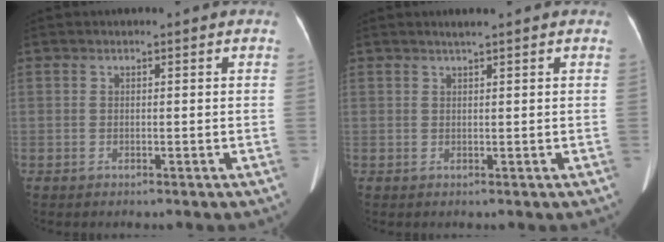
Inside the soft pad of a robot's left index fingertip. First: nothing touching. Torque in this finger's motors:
{"motor_torque": [0.21, -0.04, 0.00, -0.01]}